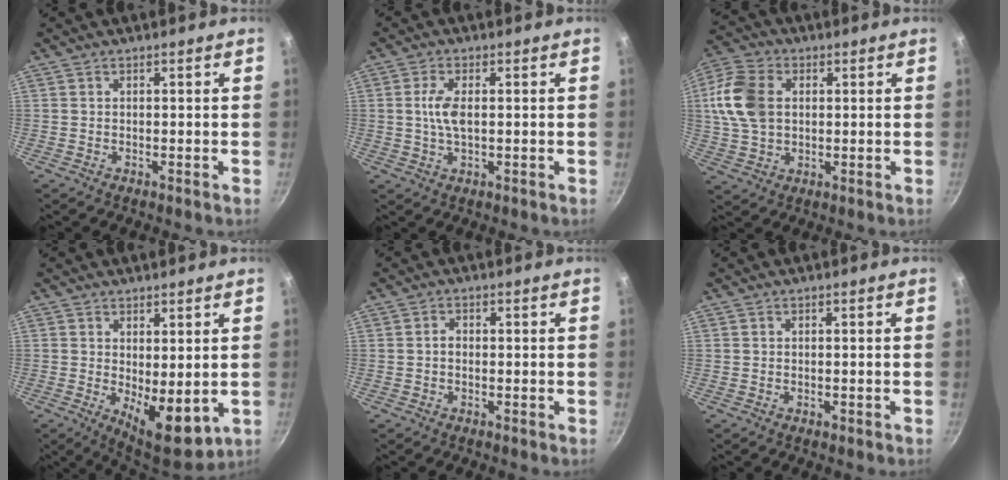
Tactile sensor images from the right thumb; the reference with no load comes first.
{"total": 4.6, "force": [0.4, 1.8, 4.2], "torque": [-0.092, 0.001, 0.008]}
{"total": 12.2, "force": [1.9, 8.5, 8.5], "torque": [-0.158, 0.009, 0.029]}
{"total": 9.4, "force": [-0.1, 4.1, 8.4], "torque": [-0.101, -0.021, 0.012]}
{"total": 1.2, "force": [-0.2, 0.9, 0.8], "torque": [-0.011, 0.006, -0.004]}
{"total": 0.6, "force": [-0.3, 0.4, 0.4], "torque": [-0.004, 0.002, -0.005]}